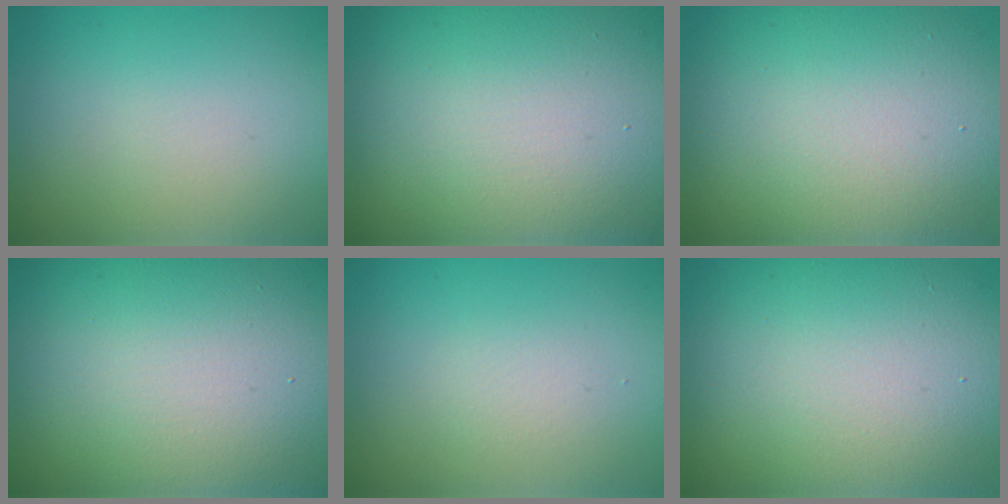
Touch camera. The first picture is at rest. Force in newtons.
{"total": 21.2, "press": 21.1, "slide": 1.4}
{"total": 12.8, "press": 12.8, "slide": 1.0}
{"total": 25.7, "press": 25.6, "slide": 1.1}
{"total": 1.1, "press": 1.1, "slide": 0.0}
{"total": 13.4, "press": 13.4, "slide": 1.2}